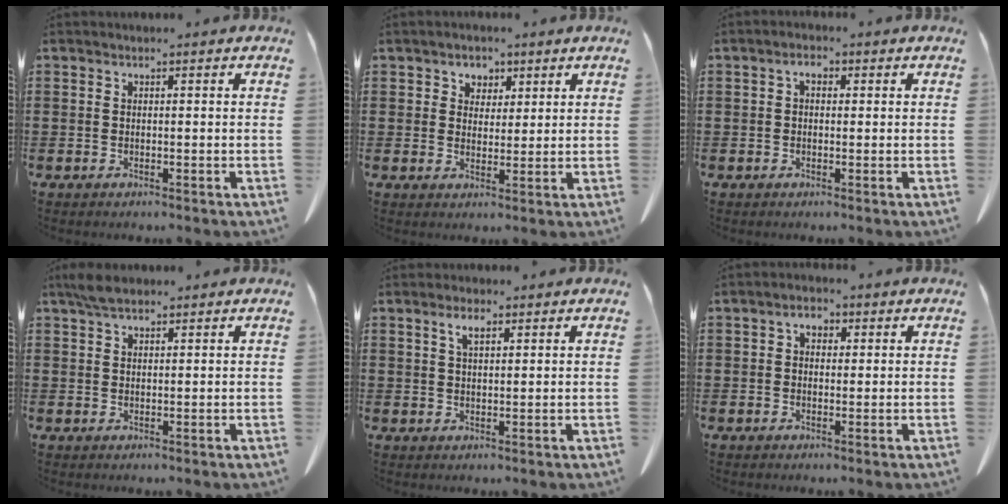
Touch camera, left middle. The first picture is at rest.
{"total": 2.9, "force": [1.8, 2.2, 0.1], "torque": [-0.008, 0.008, 0.031]}
{"total": 1.8, "force": [0.1, 1.0, 1.5], "torque": [-0.033, 0.007, 0.000]}
{"total": 2.9, "force": [2.2, 1.0, 1.5], "torque": [-0.036, 0.005, 0.041]}
{"total": 2.8, "force": [1.7, 0.8, 2.1], "torque": [-0.039, 0.001, 0.028]}
{"total": 2.2, "force": [0.7, 1.4, 1.5], "torque": [-0.034, 0.009, 0.010]}